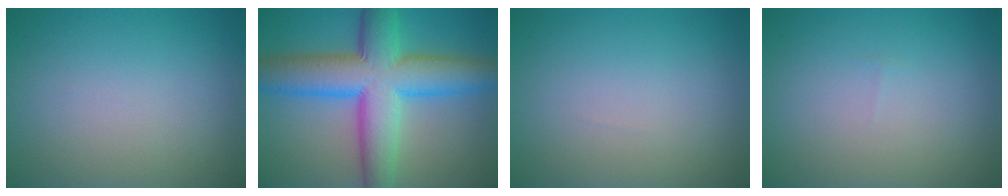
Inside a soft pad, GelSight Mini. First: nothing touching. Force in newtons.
{"total": 11.0, "press": 11.0, "slide": 0.3}
{"total": 0.0}
{"total": 0.0}